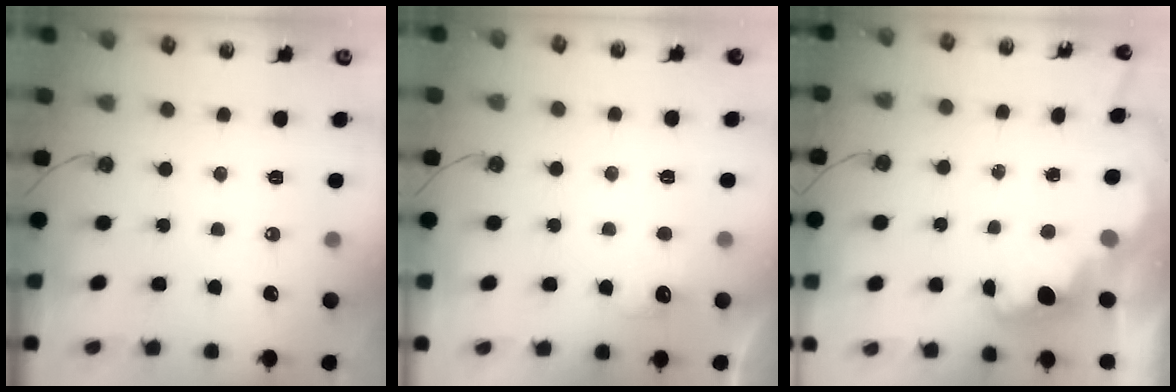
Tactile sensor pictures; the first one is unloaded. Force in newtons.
{"total": 3.9, "press": 3.8, "slide": 1.1}
{"total": 3.7, "press": 3.7, "slide": 0.7}